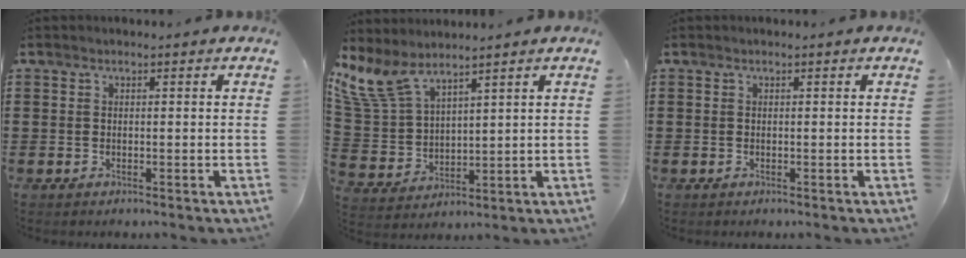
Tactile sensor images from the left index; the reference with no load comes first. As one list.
[{"total": 7.1, "force": [5.4, 2.5, 3.9], "torque": [-0.110, -0.027, 0.097]}, {"total": 0.0}]